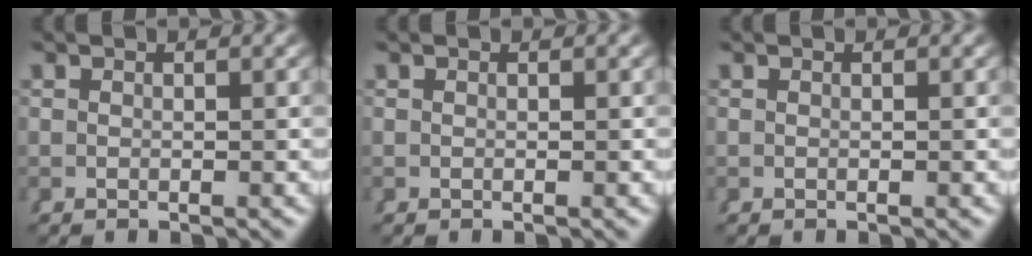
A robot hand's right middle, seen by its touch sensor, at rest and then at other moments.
{"total": 0.0}
{"total": 0.0}